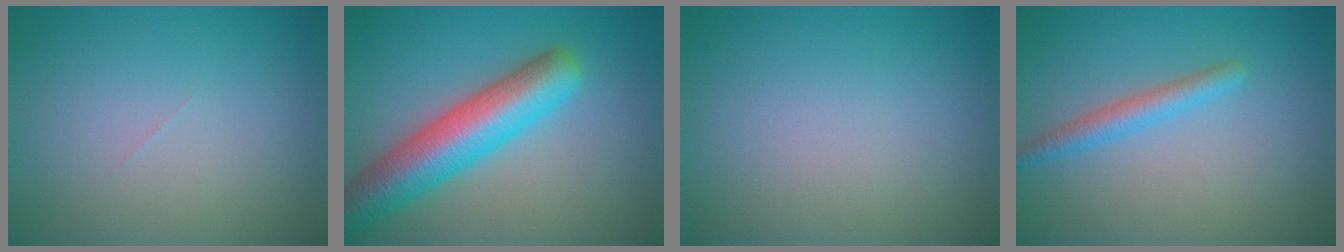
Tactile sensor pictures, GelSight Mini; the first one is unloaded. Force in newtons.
{"total": 7.8, "press": 7.8, "slide": 0.3}
{"total": 0.0}
{"total": 2.2, "press": 2.2, "slide": 0.1}